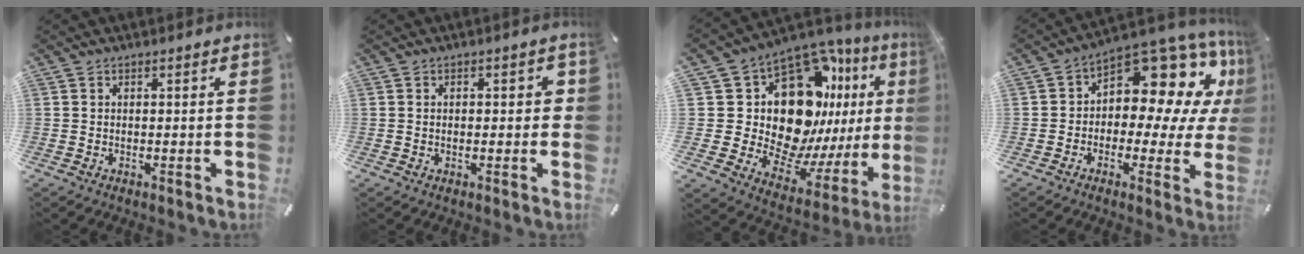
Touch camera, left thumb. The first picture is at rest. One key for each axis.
{"total": 2.3, "fx": -0.1, "fy": 1.3, "fz": 1.9, "tx": -0.021, "ty": 0.001, "tz": -0.008}
{"total": 22.0, "fx": 8.3, "fy": 14.8, "fz": 14.0, "tx": -0.236, "ty": -0.100, "tz": 0.174}
{"total": 12.4, "fx": 5.8, "fy": 7.4, "fz": 8.2, "tx": -0.113, "ty": -0.061, "tz": 0.094}